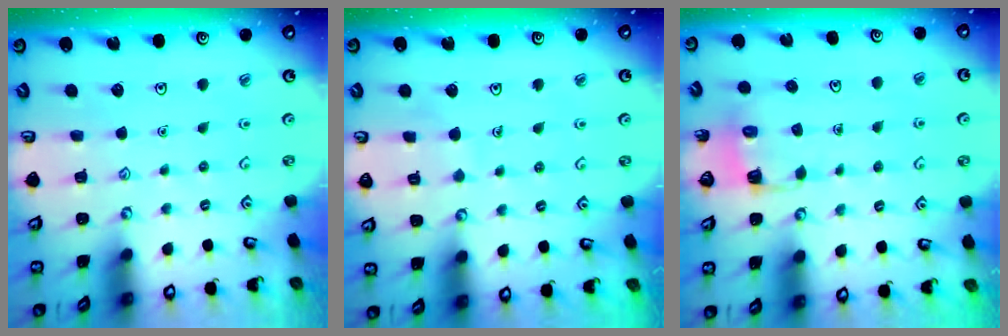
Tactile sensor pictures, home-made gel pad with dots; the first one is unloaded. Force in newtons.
{"total": 2.2, "press": 2.2, "slide": 0.1}
{"total": 3.1, "press": 3.0, "slide": 0.3}